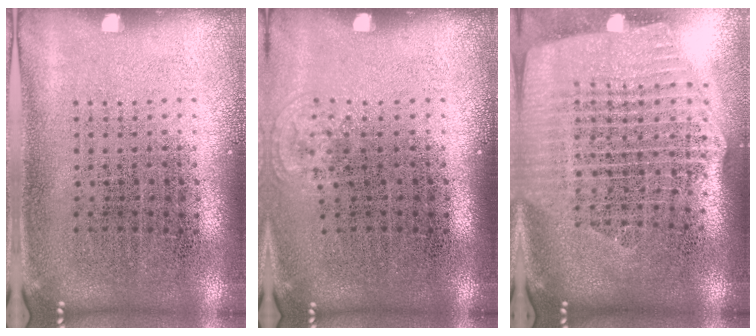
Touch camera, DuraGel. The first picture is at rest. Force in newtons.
{"total": 0.6, "press": 0.5, "slide": 0.3}
{"total": 2.7, "press": 2.3, "slide": 1.4}